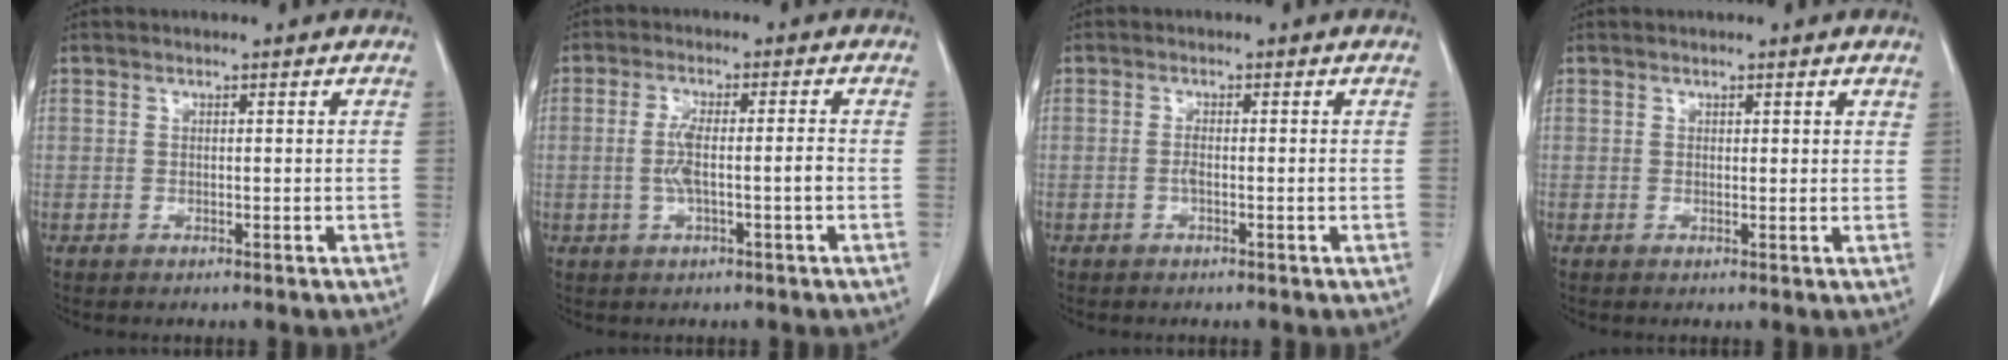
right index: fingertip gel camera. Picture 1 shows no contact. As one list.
[{"total": 5.1, "force": [-0.9, 0.4, 5.0], "torque": [-0.102, 0.006, -0.014]}, {"total": 1.4, "force": [-0.4, 0.1, 1.3], "torque": [-0.023, 0.000, -0.008]}, {"total": 0.8, "force": [0.6, 0.4, 0.4], "torque": [-0.001, -0.003, 0.005]}]